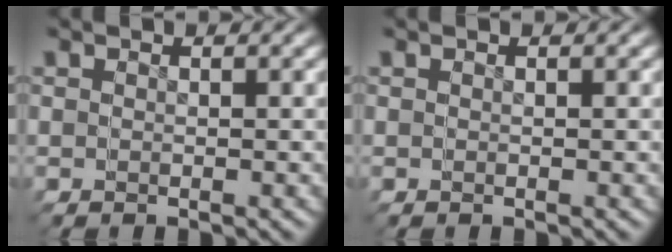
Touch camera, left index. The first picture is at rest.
{"total": 0.0}